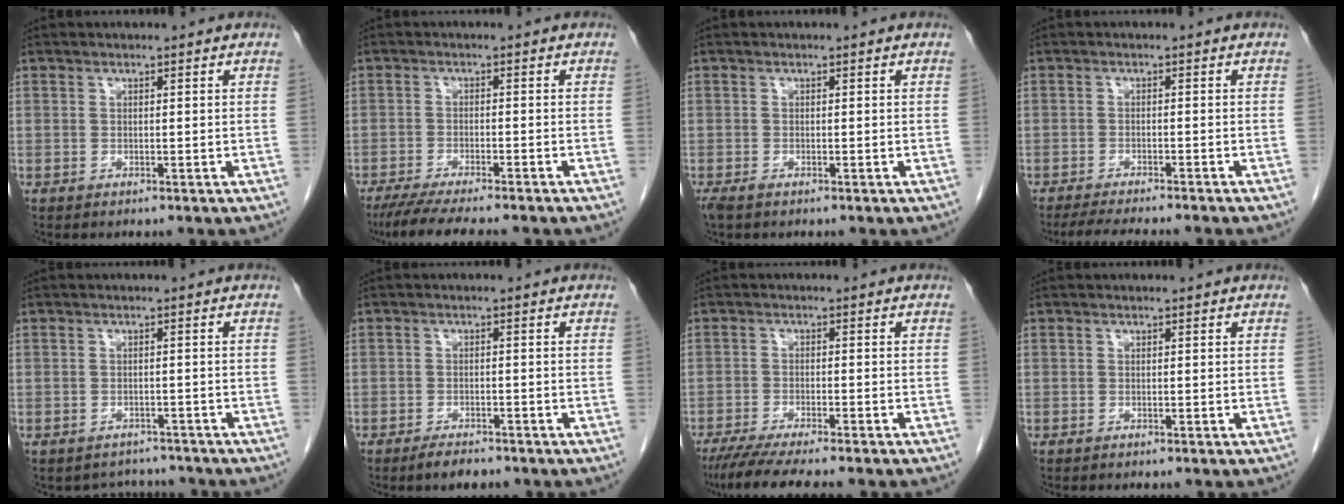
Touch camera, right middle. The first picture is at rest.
{"total": 10.4, "force": [-8.9, 0.7, 5.5], "torque": [-0.076, -0.020, -0.136]}
{"total": 1.4, "force": [-1.1, 0.4, 0.9], "torque": [-0.022, -0.006, -0.019]}
{"total": 8.4, "force": [-7.4, 0.0, 3.9], "torque": [-0.046, -0.016, -0.112]}
{"total": 4.3, "force": [-3.9, 1.7, -0.2], "torque": [0.006, 0.011, -0.051]}
{"total": 2.9, "force": [-2.4, 0.9, 1.5], "torque": [-0.031, -0.003, -0.037]}
{"total": 9.1, "force": [-7.7, 0.0, 5.0], "torque": [-0.068, -0.023, -0.122]}
{"total": 0.0}